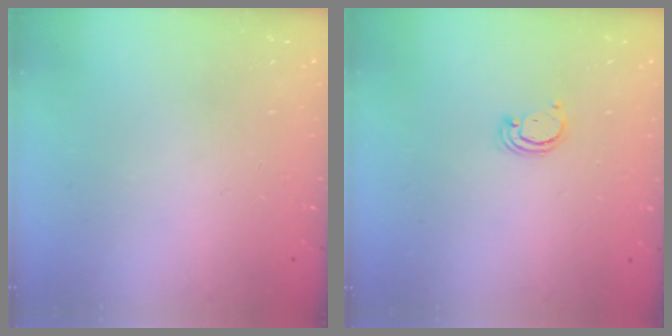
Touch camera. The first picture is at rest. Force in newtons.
{"total": 2.4, "press": 2.4, "slide": 0.2}